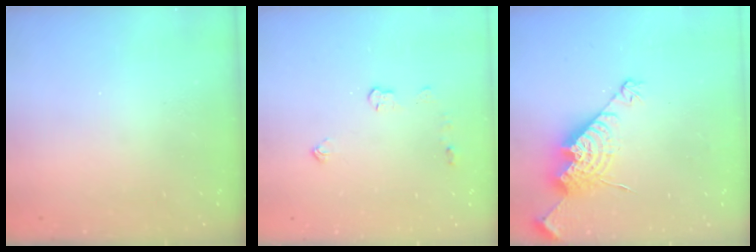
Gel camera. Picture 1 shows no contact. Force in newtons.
{"total": 3.9, "press": 3.8, "slide": 0.6}
{"total": 14.7, "press": 14.7, "slide": 1.2}